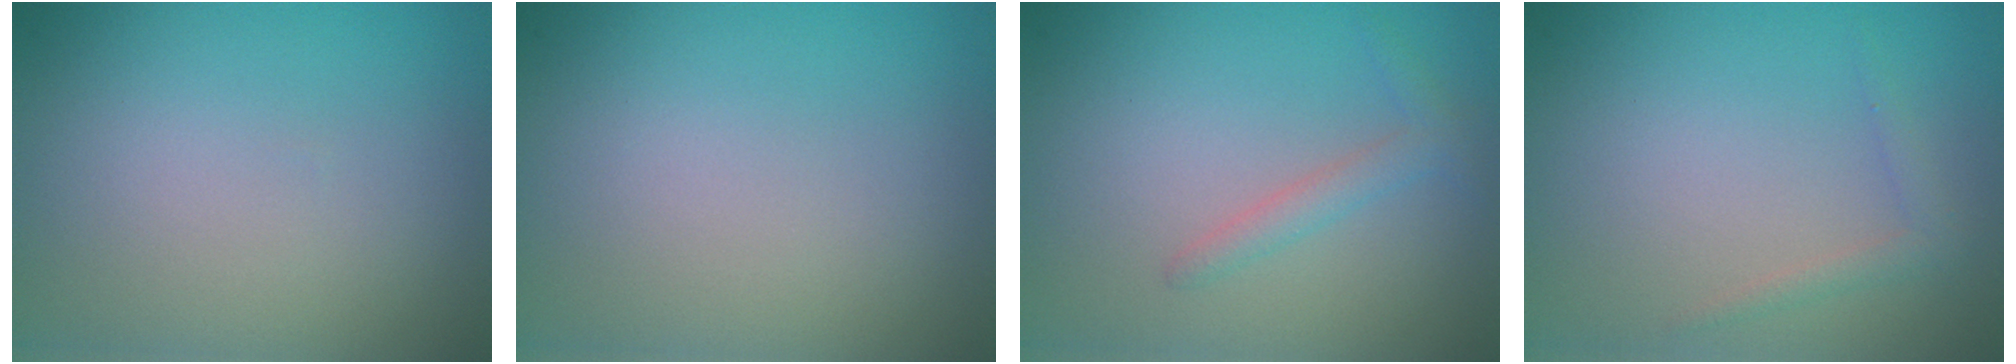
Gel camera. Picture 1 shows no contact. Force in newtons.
{"total": 0.0}
{"total": 1.5, "press": 1.5, "slide": 0.1}
{"total": 1.1, "press": 1.1, "slide": 0.1}